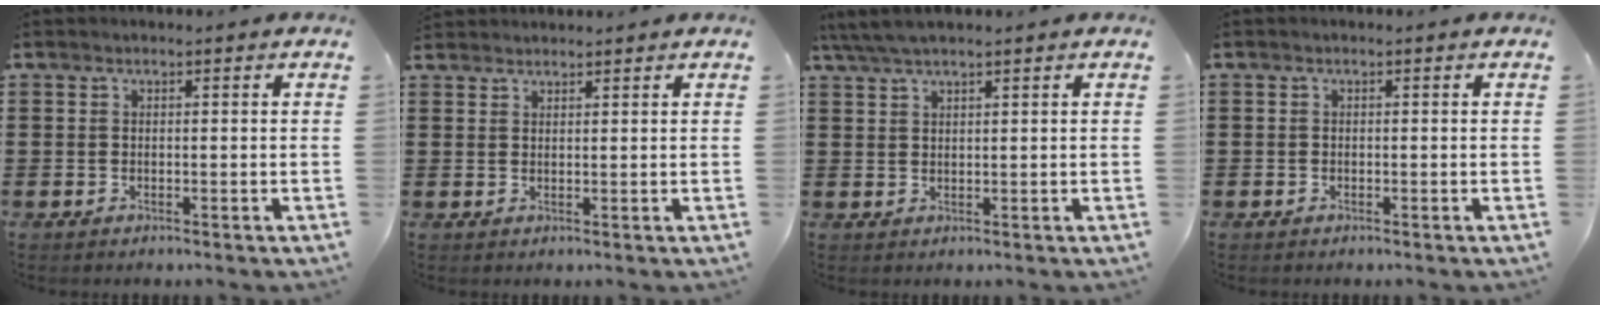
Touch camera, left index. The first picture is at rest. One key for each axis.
{"total": 1.3, "fx": 1.3, "fy": 0.1, "fz": 0.0, "tx": -0.002, "ty": 0.001, "tz": 0.025}
{"total": 3.2, "fx": 2.4, "fy": 0.2, "fz": 2.0, "tx": -0.043, "ty": 0.000, "tz": 0.045}
{"total": 0.6, "fx": -0.5, "fy": 0.2, "fz": 0.1, "tx": -0.002, "ty": 0.002, "tz": -0.011}